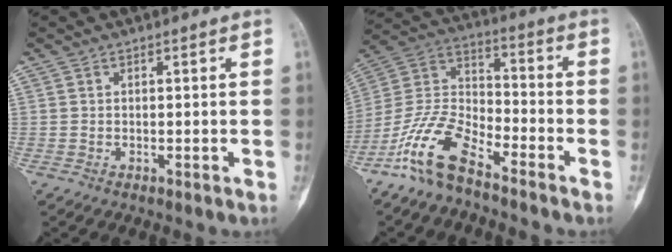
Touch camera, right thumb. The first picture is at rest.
{"total": 12.9, "force": [-9.3, 4.6, 7.7], "torque": [-0.160, 0.063, -0.191]}